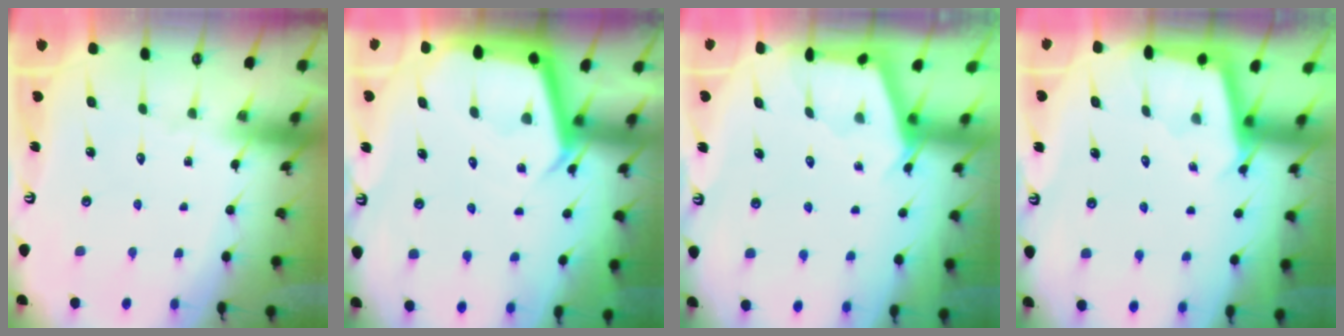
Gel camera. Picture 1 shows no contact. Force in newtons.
{"total": 5.2, "press": 5.2, "slide": 0.4}
{"total": 2.7, "press": 2.7, "slide": 0.3}
{"total": 2.1, "press": 2.1, "slide": 0.2}